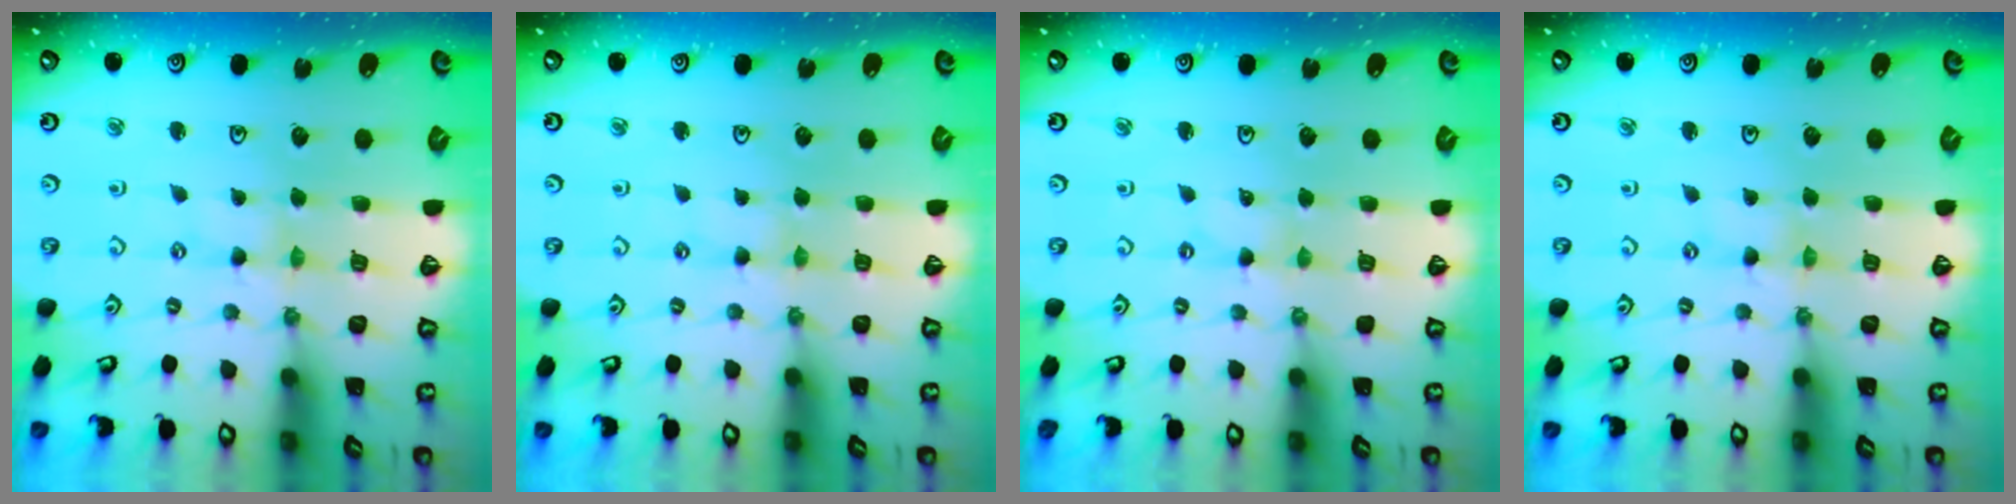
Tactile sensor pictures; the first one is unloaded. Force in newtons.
{"total": 1.6, "press": 1.5, "slide": 0.4}
{"total": 0.0}
{"total": 0.0}